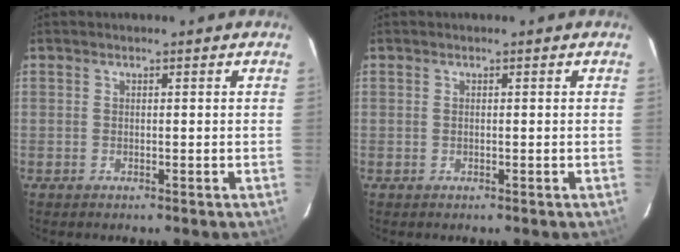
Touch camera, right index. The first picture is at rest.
{"total": 0.0}